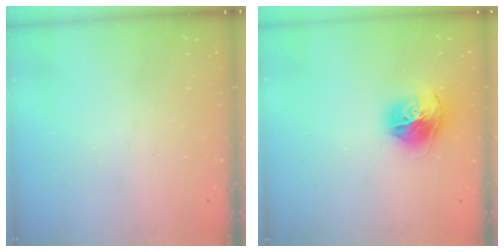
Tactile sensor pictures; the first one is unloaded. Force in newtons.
{"total": 14.8, "press": 14.7, "slide": 1.6}